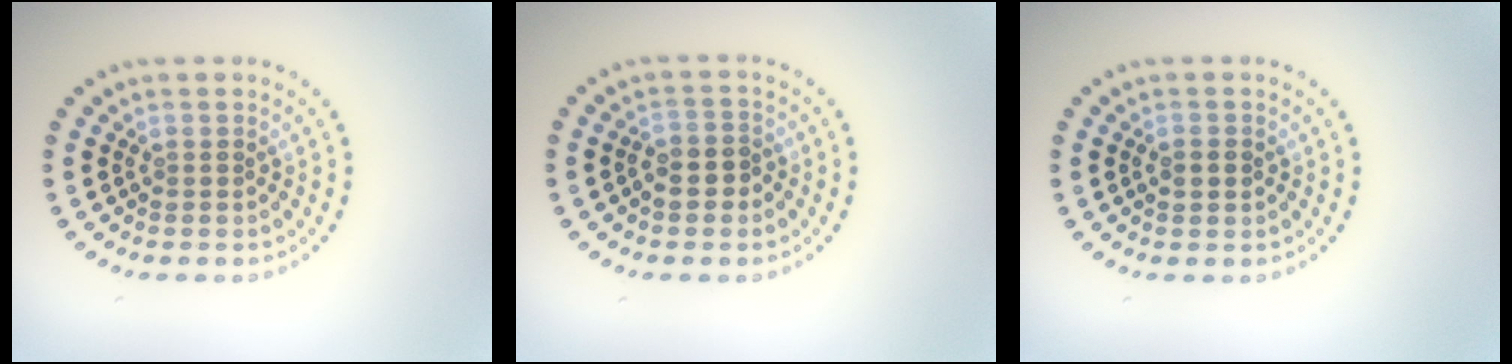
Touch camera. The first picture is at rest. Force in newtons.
{"total": 2.3, "press": 2.1, "slide": 0.9}
{"total": 1.8, "press": 1.8, "slide": 0.1}